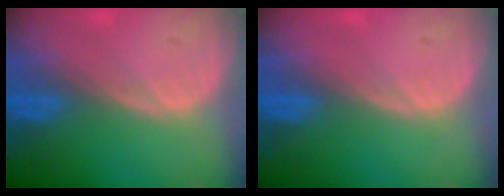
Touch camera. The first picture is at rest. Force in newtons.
{"total": 0.5, "press": 0.0, "slide": 0.5}